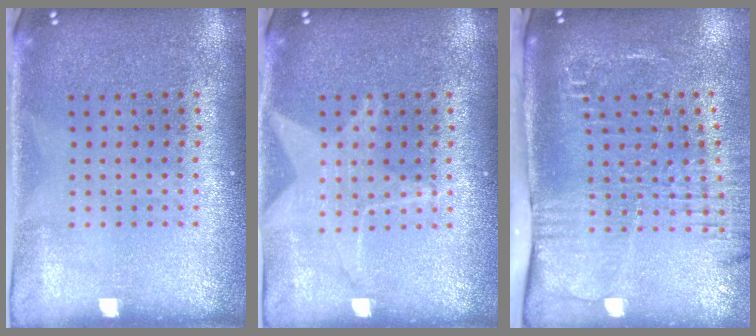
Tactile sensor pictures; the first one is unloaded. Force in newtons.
{"total": 2.3, "press": 2.3, "slide": 0.3}
{"total": 2.7, "press": 2.1, "slide": 1.6}